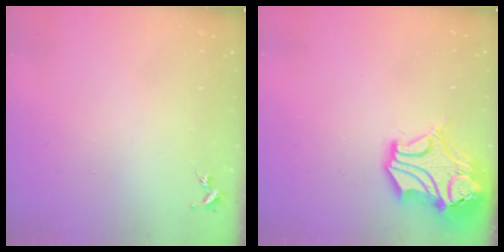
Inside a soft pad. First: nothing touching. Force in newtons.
{"total": 16.3, "press": 16.2, "slide": 2.2}